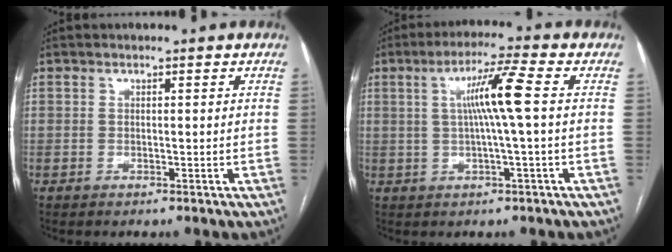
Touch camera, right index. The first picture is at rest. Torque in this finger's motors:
{"motor_torque": [0.68, -0.24, 0.52, 0.15]}